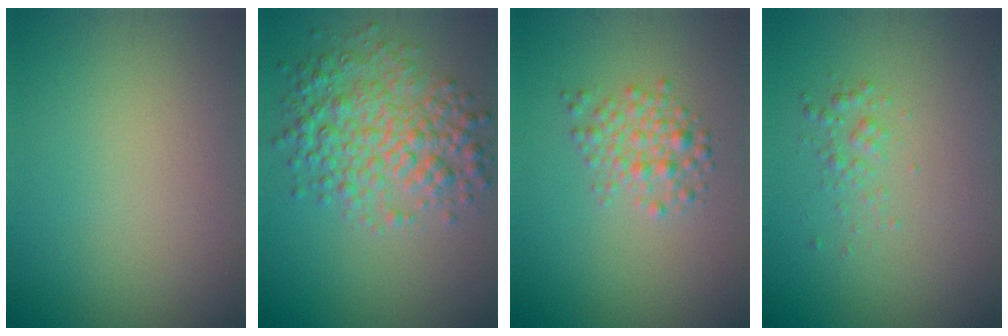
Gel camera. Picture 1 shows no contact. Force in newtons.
{"total": 5.8, "press": 5.8, "slide": 0.0}
{"total": 2.6, "press": 2.6, "slide": 0.1}
{"total": 1.2, "press": 1.2, "slide": 0.1}